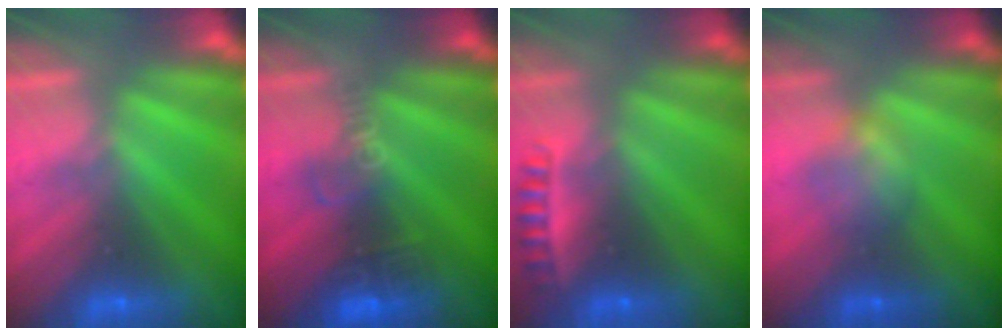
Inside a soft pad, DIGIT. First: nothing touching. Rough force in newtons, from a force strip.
{"total": 2.7}
{"total": 2.4}
{"total": 2.3}